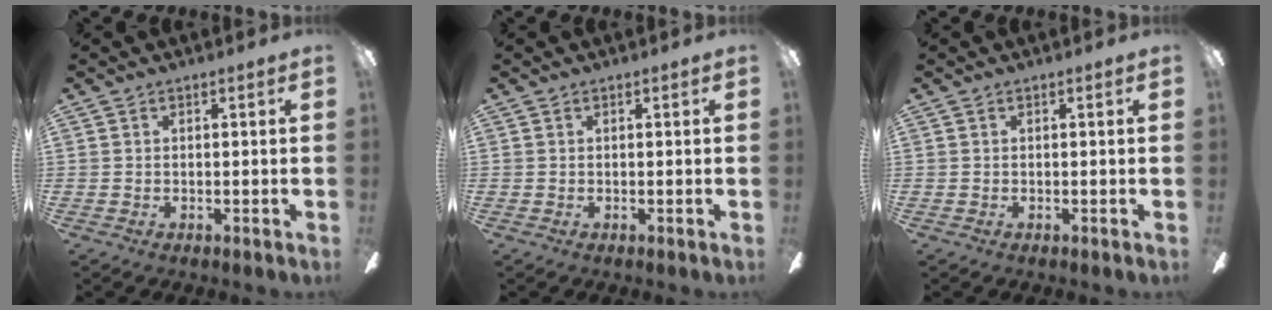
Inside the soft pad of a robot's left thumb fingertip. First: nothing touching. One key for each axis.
{"total": 0.0}
{"total": 0.0}